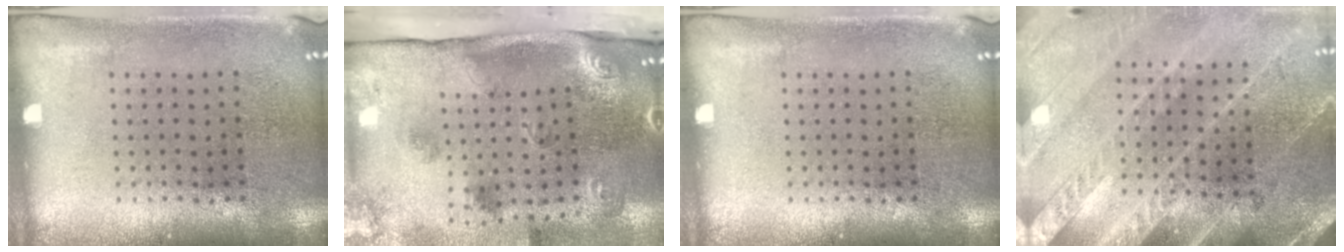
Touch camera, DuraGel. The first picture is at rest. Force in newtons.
{"total": 3.3, "press": 2.1, "slide": 2.5}
{"total": 0.0}
{"total": 2.9, "press": 2.7, "slide": 1.1}